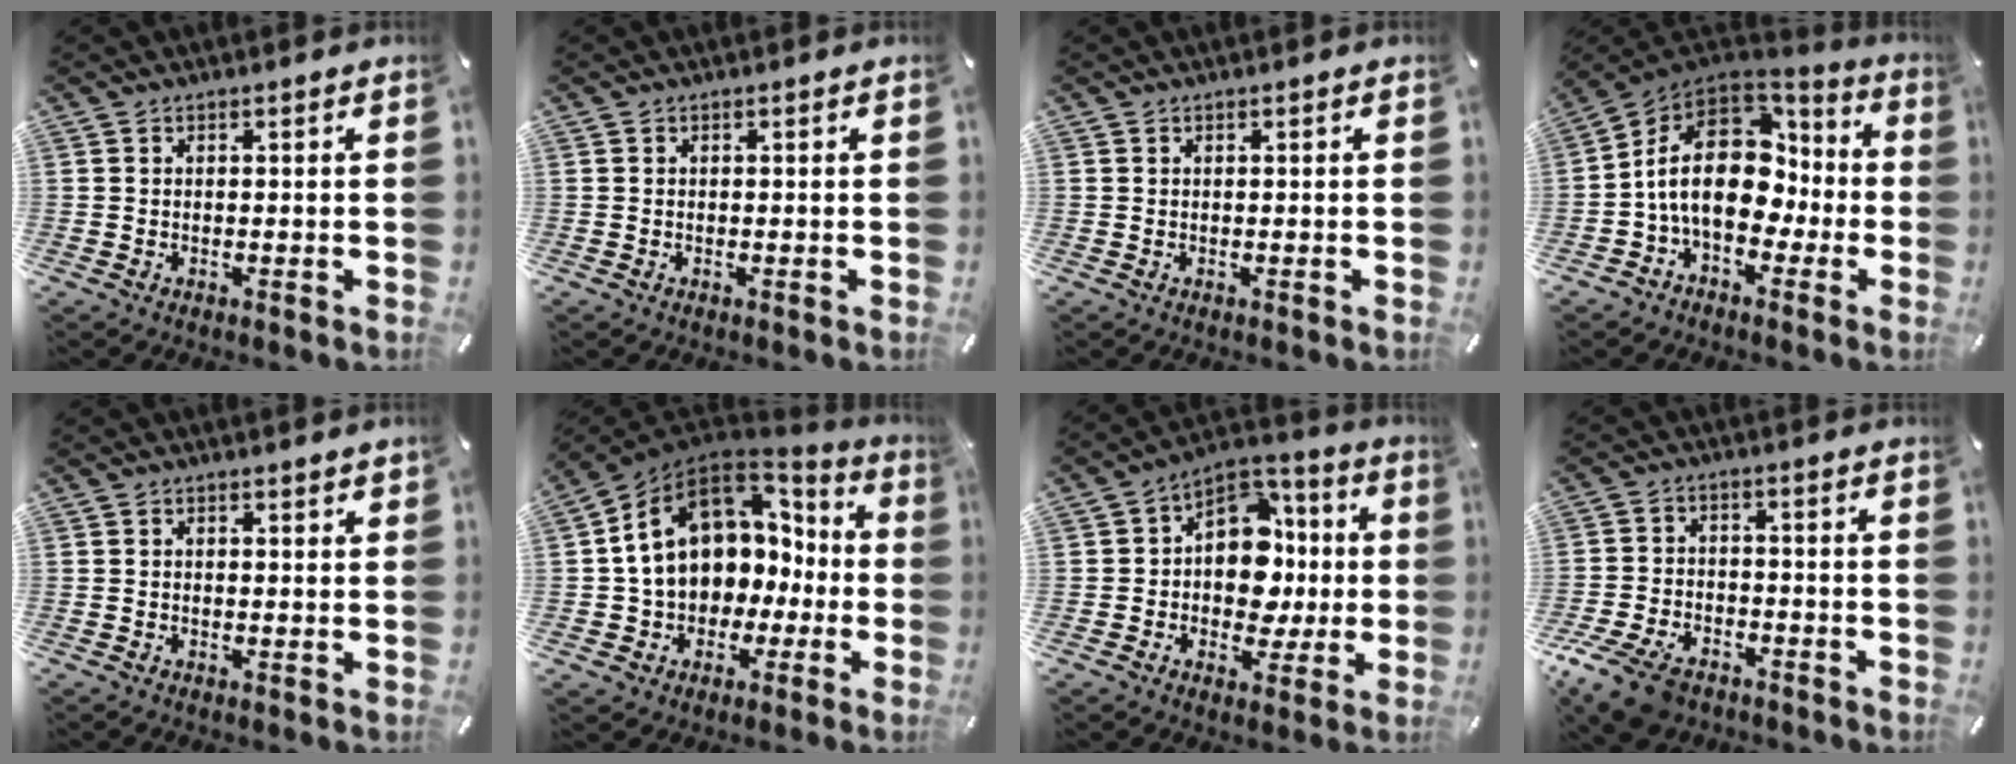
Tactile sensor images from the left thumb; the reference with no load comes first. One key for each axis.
{"total": 0.0}
{"total": 0.0}
{"total": 18.9, "fx": 0.6, "fy": 13.4, "fz": 13.3, "tx": -0.243, "ty": 0.000, "tz": 0.014}
{"total": 0.7, "fx": 0.3, "fy": 0.4, "fz": 0.4, "tx": -0.001, "ty": -0.002, "tz": 0.004}
{"total": 15.0, "fx": 3.3, "fy": 12.0, "fz": 8.4, "tx": -0.177, "ty": -0.011, "tz": 0.061}
{"total": 14.5, "fx": -0.6, "fy": 11.8, "fz": 8.4, "tx": -0.124, "ty": -0.002, "tz": -0.005}
{"total": 9.4, "fx": -6.1, "fy": 5.4, "fz": 4.6, "tx": -0.096, "ty": 0.029, "tz": -0.113}